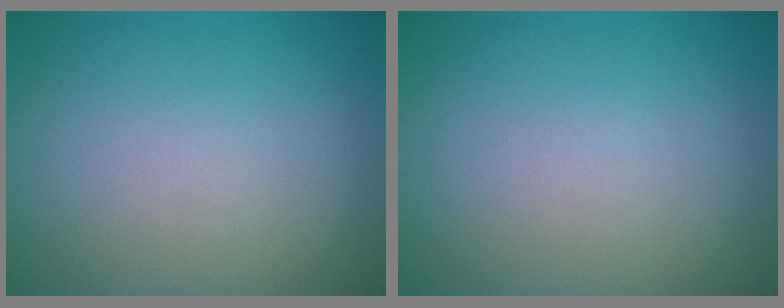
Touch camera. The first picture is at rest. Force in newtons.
{"total": 0.0}